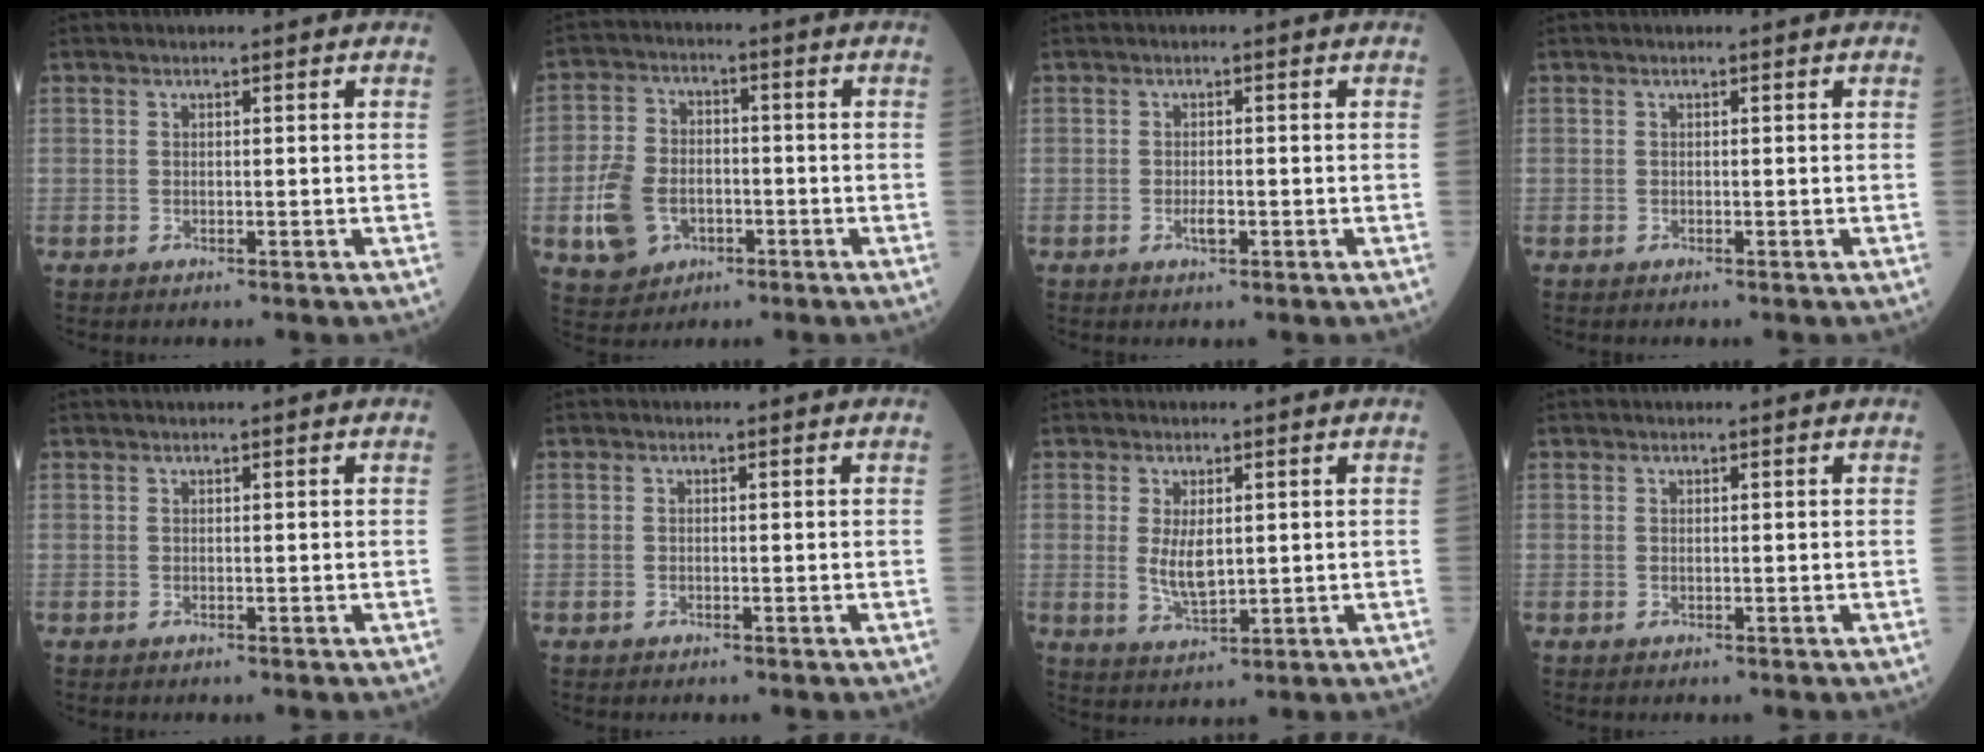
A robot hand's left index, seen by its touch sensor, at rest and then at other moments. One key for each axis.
{"total": 8.8, "fx": -2.8, "fy": 6.7, "fz": 5.0, "tx": -0.120, "ty": 0.009, "tz": -0.045}
{"total": 1.3, "fx": -0.4, "fy": 0.3, "fz": 1.2, "tx": -0.020, "ty": -0.001, "tz": -0.007}
{"total": 0.0}
{"total": 0.6, "fx": 0.5, "fy": -0.1, "fz": 0.3, "tx": -0.007, "ty": 0.008, "tz": 0.013}
{"total": 0.0}
{"total": 4.6, "fx": 0.5, "fy": 1.8, "fz": 4.2, "tx": -0.085, "ty": -0.011, "tz": 0.018}
{"total": 0.0}